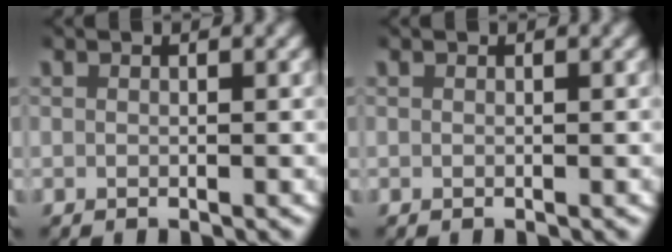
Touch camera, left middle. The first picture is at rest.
{"total": 0.0}